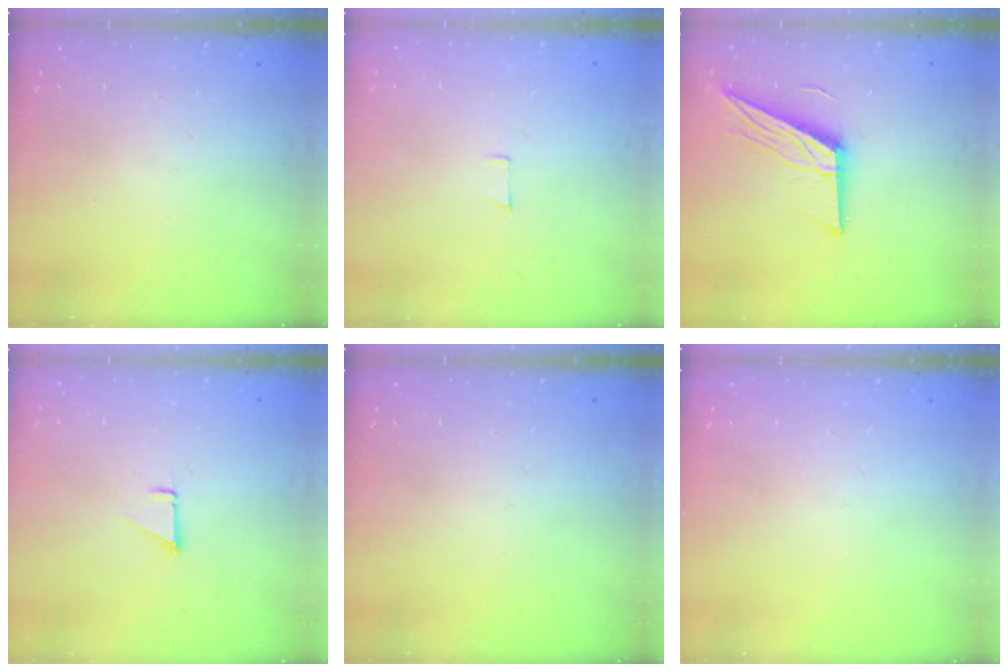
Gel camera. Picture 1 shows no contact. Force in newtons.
{"total": 3.8, "press": 3.8, "slide": 0.3}
{"total": 13.3, "press": 13.3, "slide": 0.7}
{"total": 1.5, "press": 1.5, "slide": 0.1}
{"total": 0.0}
{"total": 0.0}